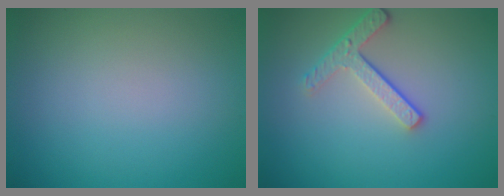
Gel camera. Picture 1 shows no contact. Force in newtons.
{"total": 3.2, "press": 2.5, "slide": 2.0}